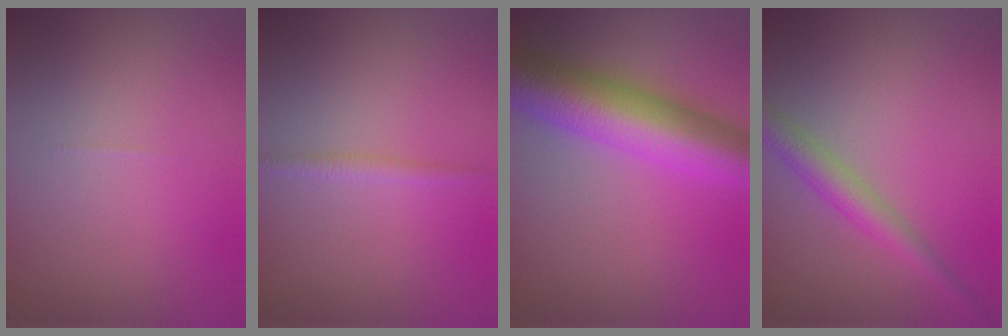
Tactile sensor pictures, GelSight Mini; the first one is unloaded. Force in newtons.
{"total": 1.2, "press": 1.2, "slide": 0.1}
{"total": 10.3, "press": 10.3, "slide": 0.1}
{"total": 3.3, "press": 3.3, "slide": 0.1}